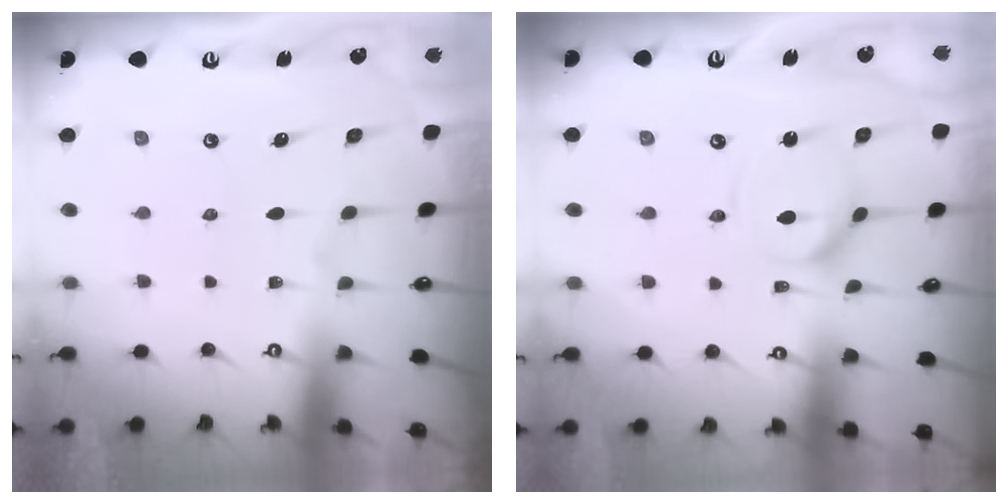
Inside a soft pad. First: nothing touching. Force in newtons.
{"total": 6.8, "press": 6.8, "slide": 0.6}